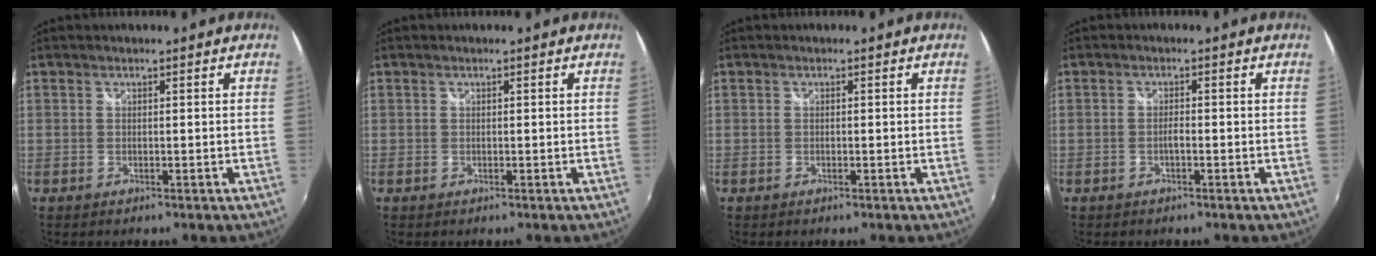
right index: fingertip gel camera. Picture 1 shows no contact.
{"total": 0.0}
{"total": 0.0}
{"total": 1.0, "force": [-0.6, 0.2, 0.8], "torque": [-0.017, 0.001, -0.011]}